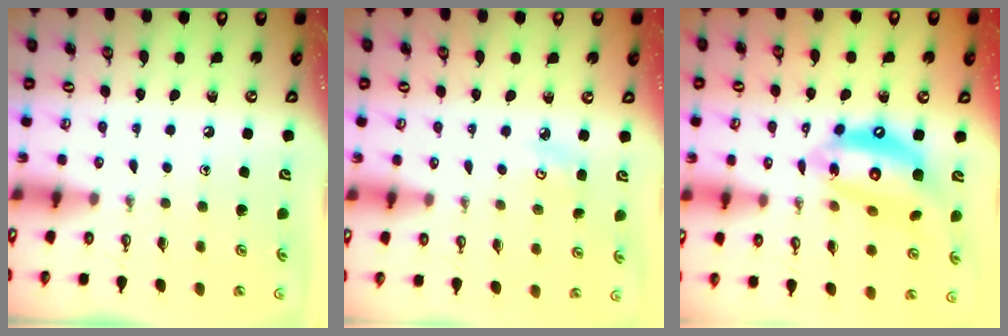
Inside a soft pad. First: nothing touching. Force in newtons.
{"total": 3.8, "press": 3.8, "slide": 0.5}
{"total": 15.6, "press": 15.5, "slide": 1.5}